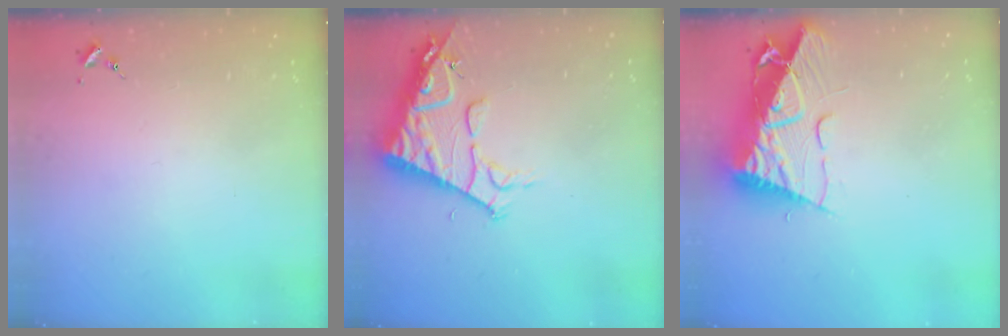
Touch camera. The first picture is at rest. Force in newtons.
{"total": 13.9, "press": 13.8, "slide": 1.7}
{"total": 13.6, "press": 13.6, "slide": 1.1}